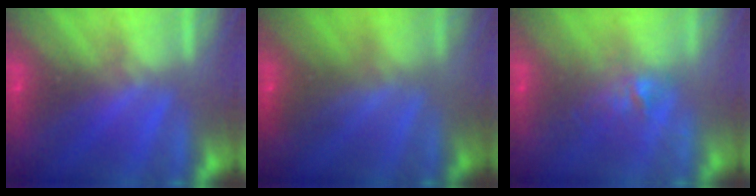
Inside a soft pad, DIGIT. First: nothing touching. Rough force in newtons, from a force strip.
{"total": 2.1}
{"total": 2.9}